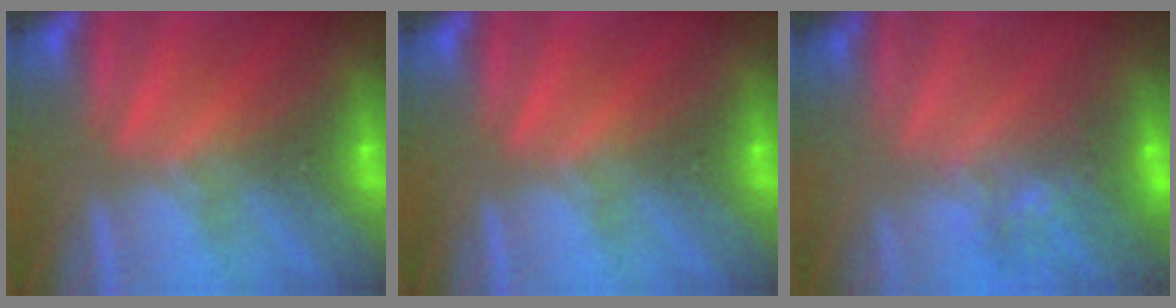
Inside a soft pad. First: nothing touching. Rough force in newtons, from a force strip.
{"total": 0.0}
{"total": 8.0}